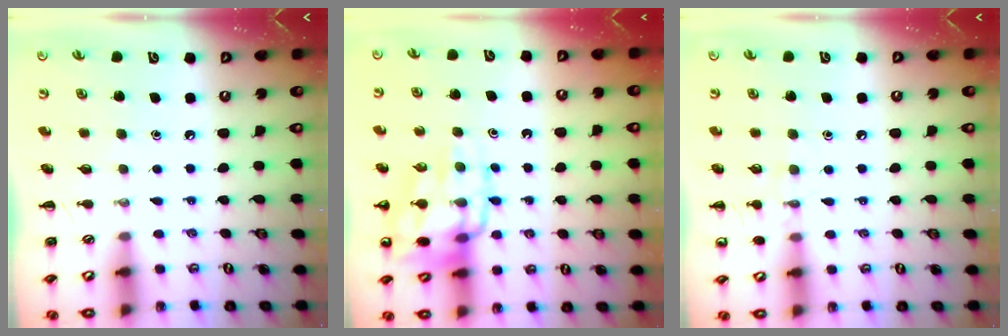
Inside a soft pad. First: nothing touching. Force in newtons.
{"total": 14.5, "press": 14.3, "slide": 2.4}
{"total": 6.7, "press": 6.6, "slide": 1.6}